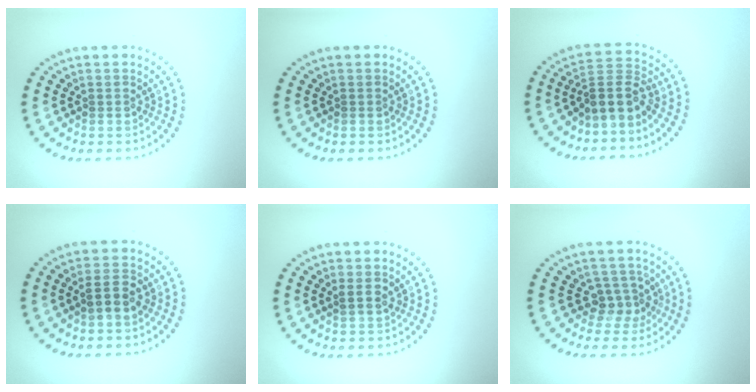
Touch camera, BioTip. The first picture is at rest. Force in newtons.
{"total": 0.0}
{"total": 3.3, "press": 2.5, "slide": 2.1}
{"total": 2.4, "press": 2.4, "slide": 0.3}
{"total": 0.9, "press": 0.7, "slide": 0.5}
{"total": 2.5, "press": 1.9, "slide": 1.6}